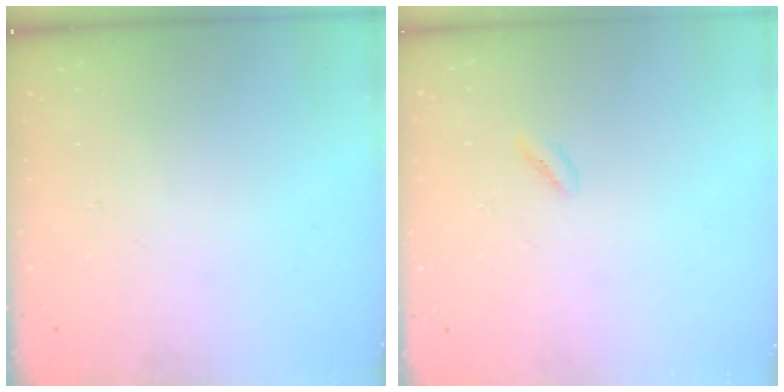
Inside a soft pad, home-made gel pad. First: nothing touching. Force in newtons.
{"total": 0.6, "press": 0.3, "slide": 0.6}